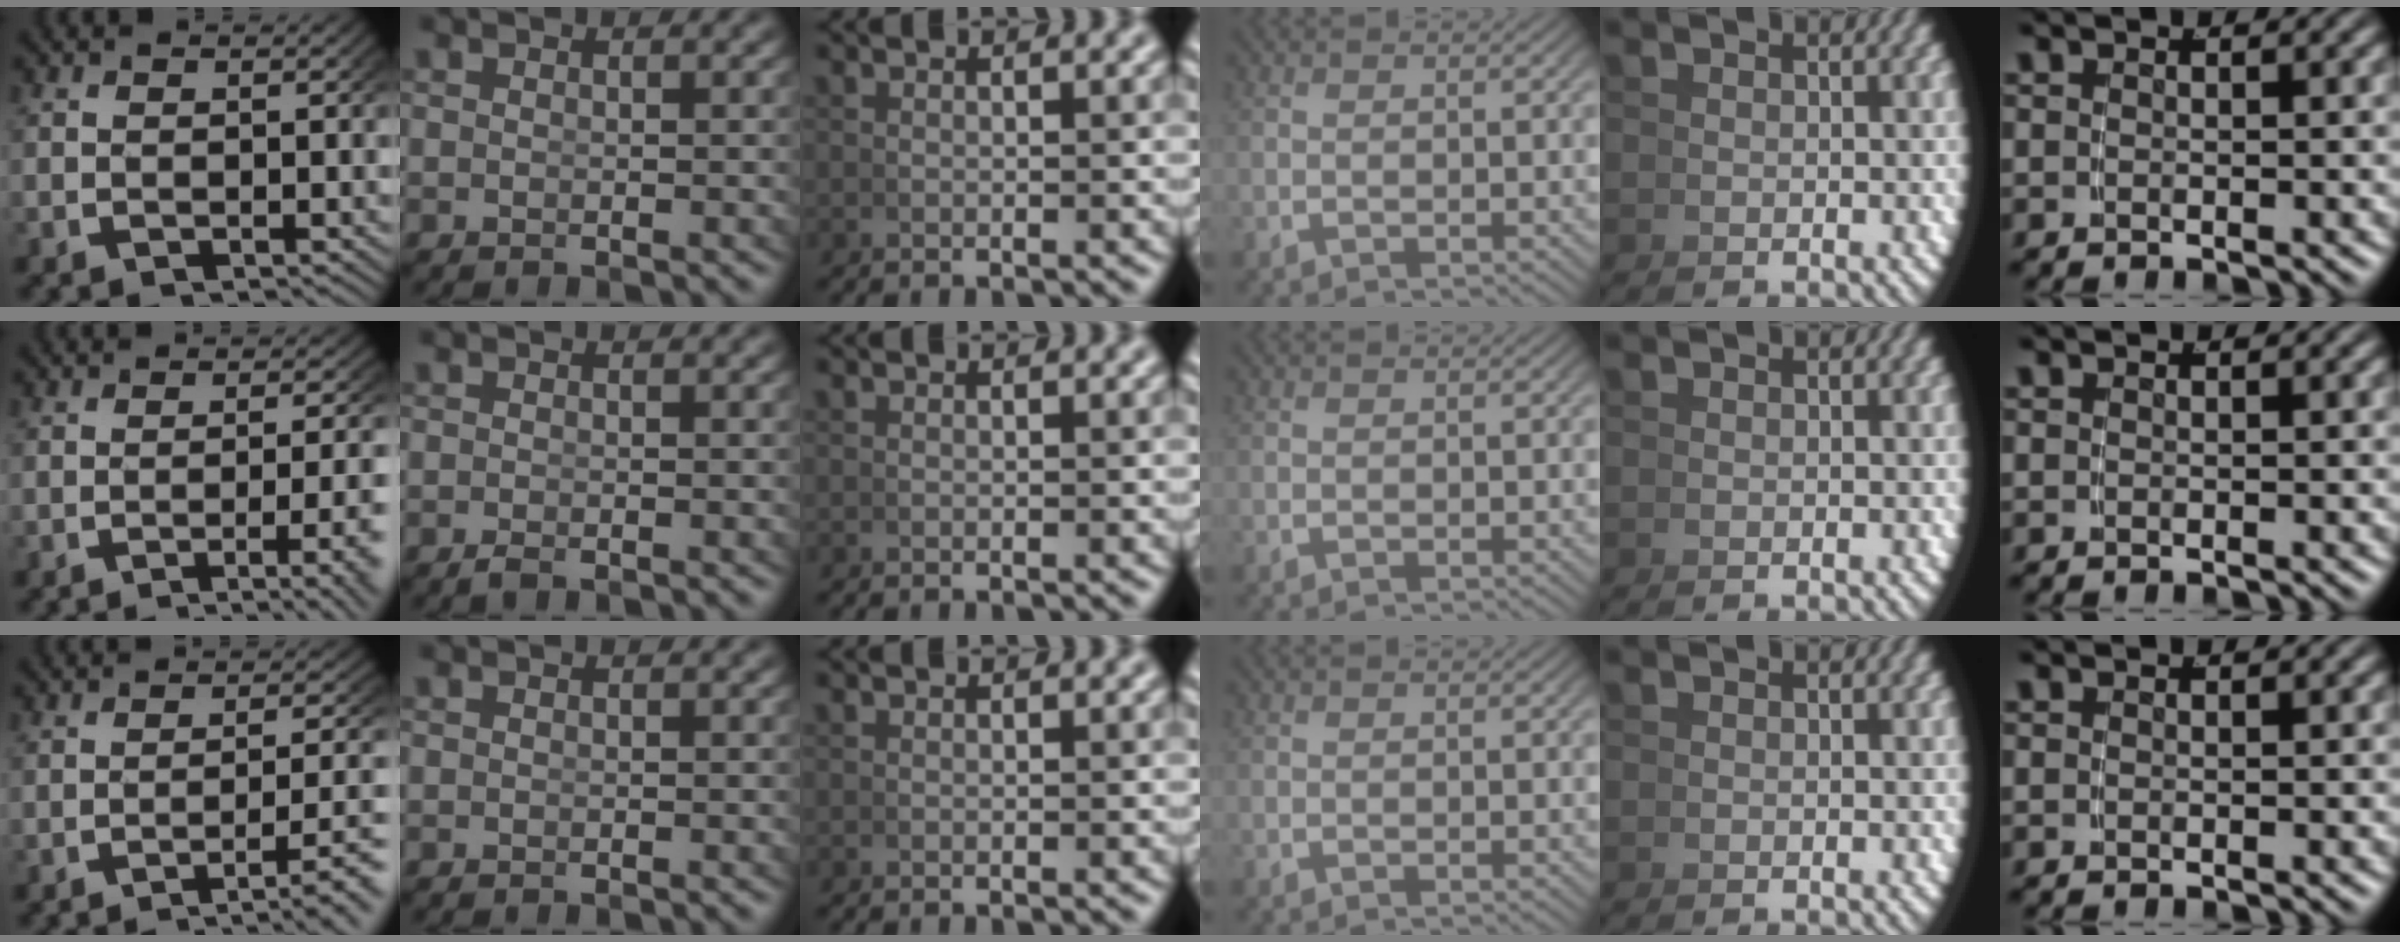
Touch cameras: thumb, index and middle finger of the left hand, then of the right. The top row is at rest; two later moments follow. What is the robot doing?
{"motion": "lift_and_place", "object": "cup"}